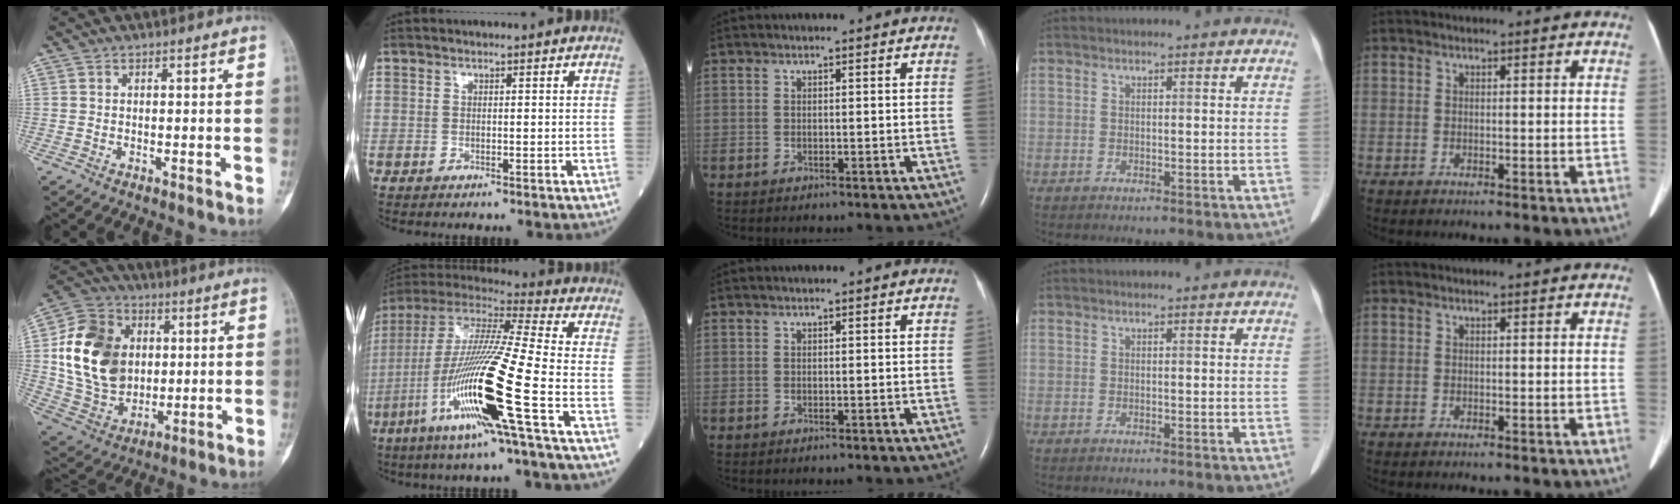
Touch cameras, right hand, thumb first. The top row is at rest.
{"thumb": {"total": 19.9, "force": [2.8, 15.4, 12.3], "torque": [-0.202, 0.004, 0.059]}, "index": {"total": 20.0, "force": [-7.1, -0.7, 18.7], "torque": [-0.399, -0.030, -0.150]}}